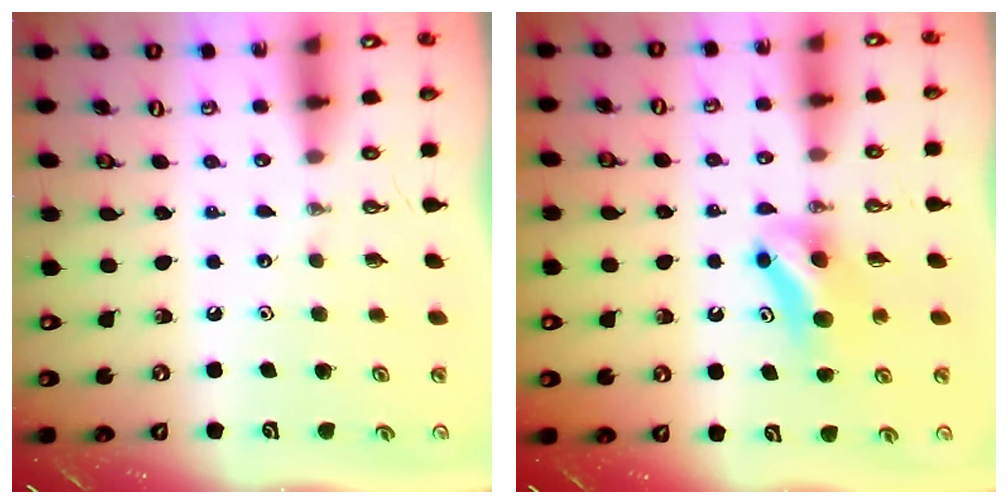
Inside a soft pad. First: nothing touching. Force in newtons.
{"total": 7.0, "press": 6.9, "slide": 0.8}